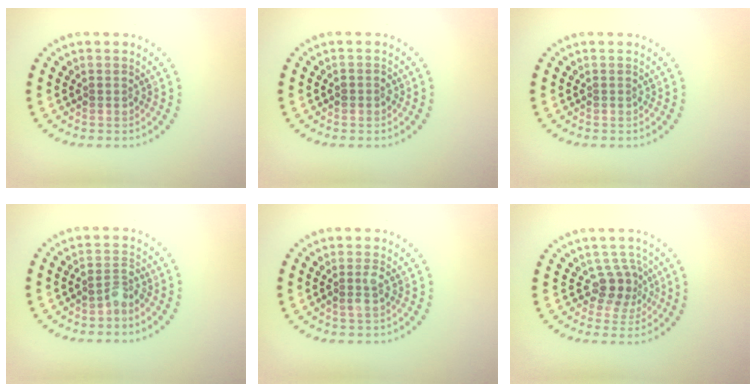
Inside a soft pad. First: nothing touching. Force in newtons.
{"total": 0.9, "press": 0.8, "slide": 0.2}
{"total": 0.0}
{"total": 1.8, "press": 1.4, "slide": 1.1}
{"total": 1.1, "press": 1.1, "slide": 0.4}
{"total": 2.7, "press": 1.9, "slide": 1.9}